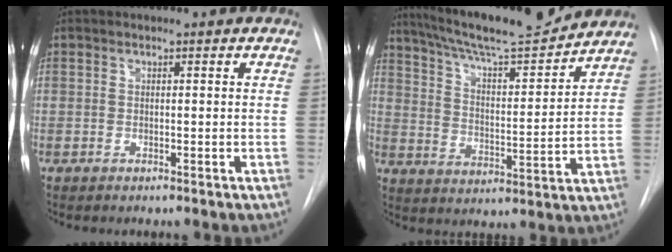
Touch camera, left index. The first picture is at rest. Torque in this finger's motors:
{"motor_torque": [0.01, -0.47, 0.48, 0.14]}